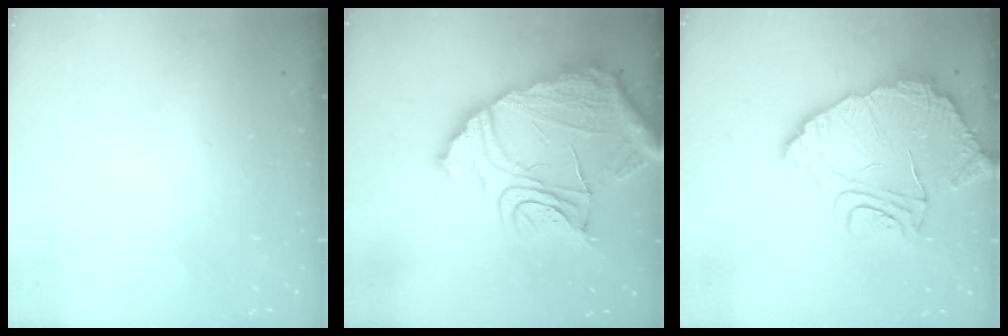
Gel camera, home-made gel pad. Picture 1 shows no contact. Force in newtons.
{"total": 22.3, "press": 22.1, "slide": 2.6}
{"total": 15.0, "press": 14.9, "slide": 1.4}